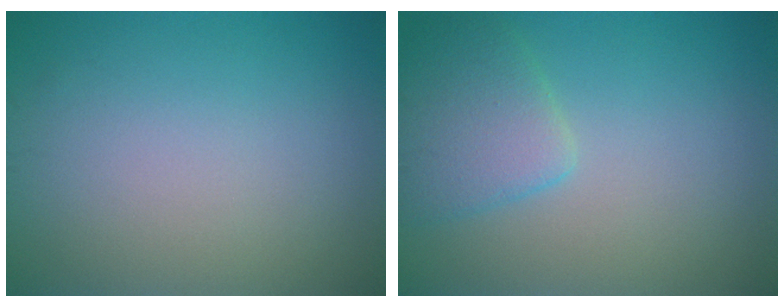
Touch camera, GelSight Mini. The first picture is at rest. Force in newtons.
{"total": 3.6, "press": 3.5, "slide": 0.2}